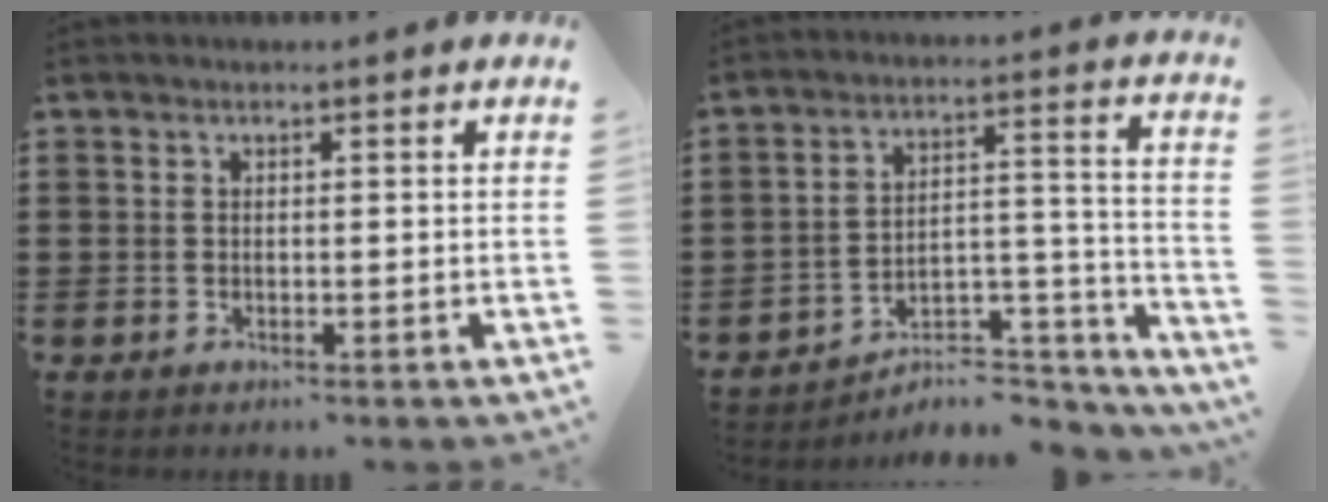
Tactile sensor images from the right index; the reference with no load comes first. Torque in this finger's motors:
{"motor_torque": [-0.47, -0.41, -0.21, -0.21]}